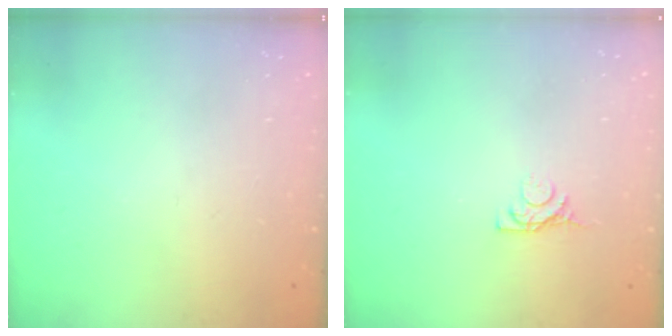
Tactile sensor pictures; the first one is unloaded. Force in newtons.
{"total": 4.6, "press": 4.6, "slide": 0.8}